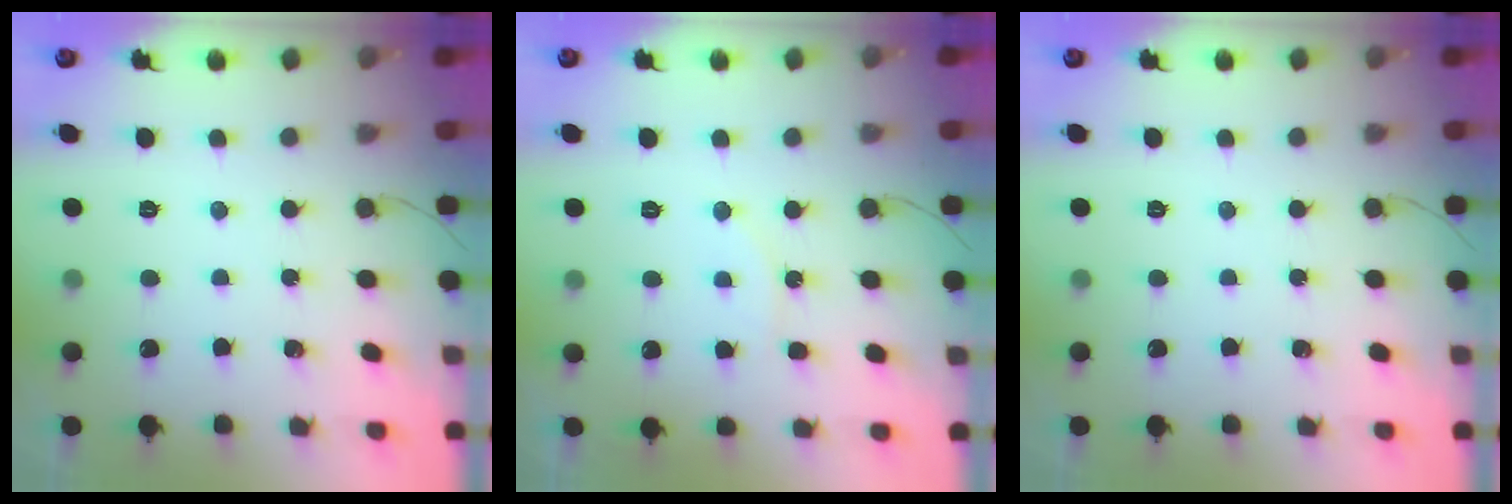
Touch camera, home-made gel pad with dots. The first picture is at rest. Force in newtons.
{"total": 5.9, "press": 5.9, "slide": 0.4}
{"total": 0.0}